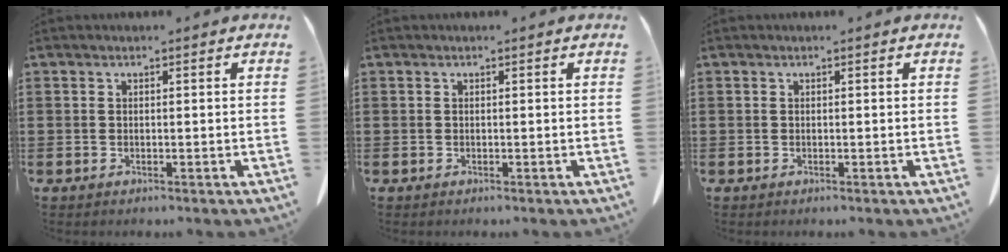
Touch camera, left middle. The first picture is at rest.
{"total": 0.0}
{"total": 0.0}